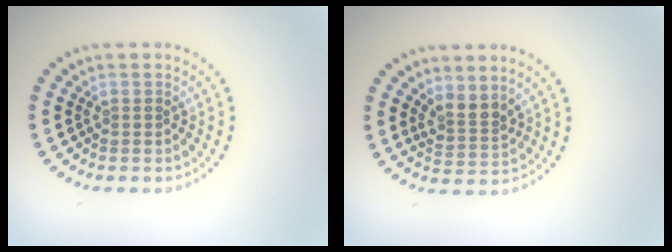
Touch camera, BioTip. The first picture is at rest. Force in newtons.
{"total": 2.4, "press": 1.8, "slide": 1.6}